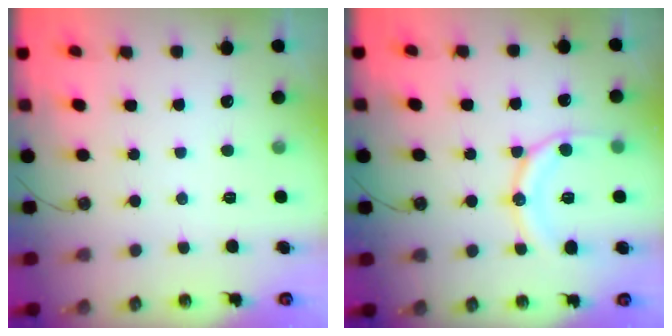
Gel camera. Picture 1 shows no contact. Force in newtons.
{"total": 12.1, "press": 12.0, "slide": 1.5}